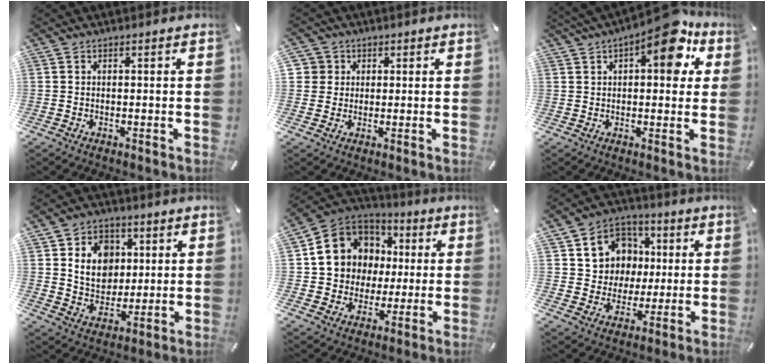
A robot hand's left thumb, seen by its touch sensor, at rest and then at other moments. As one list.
[{"total": 4.5, "force": [1.3, 4.3, 0.4], "torque": [-0.004, 0.005, 0.022]}, {"total": 12.3, "force": [6.1, 5.2, 9.3], "torque": [-0.114, -0.032, 0.097]}, {"total": 10.7, "force": [2.6, 9.2, 4.8], "torque": [-0.080, 0.002, 0.053]}, {"total": 13.0, "force": [1.8, 12.4, 3.1], "torque": [-0.064, -0.011, 0.044]}, {"total": 11.8, "force": [1.6, 11.4, 2.4], "torque": [-0.034, -0.007, 0.041]}]